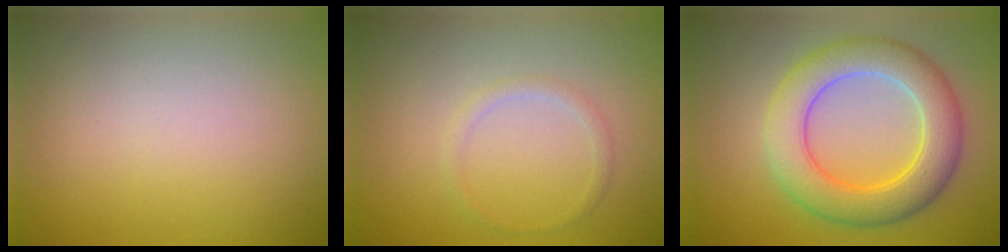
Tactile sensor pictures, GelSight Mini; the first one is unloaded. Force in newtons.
{"total": 1.0, "press": 1.0, "slide": 0.1}
{"total": 6.8, "press": 6.8, "slide": 0.3}